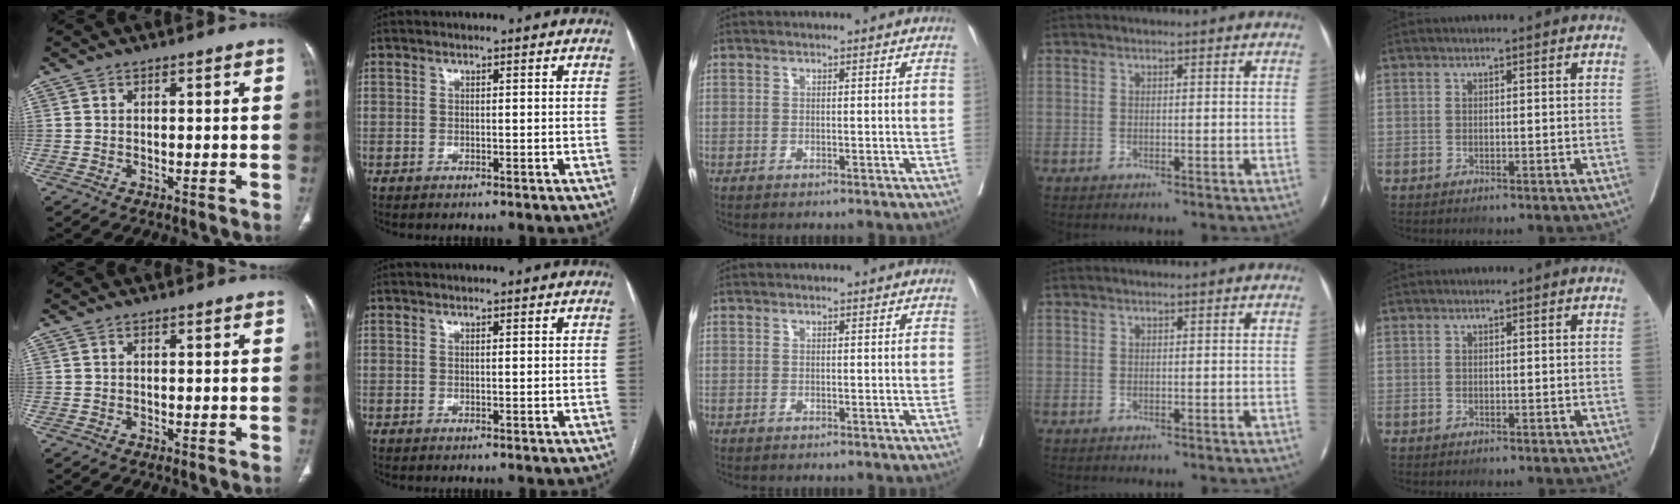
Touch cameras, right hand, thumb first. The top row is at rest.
{}